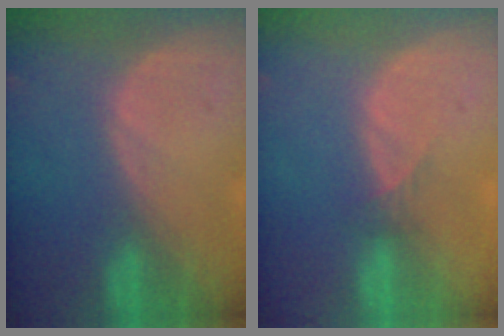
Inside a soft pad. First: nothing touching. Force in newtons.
{"total": 1.3, "press": 1.0, "slide": 0.8}